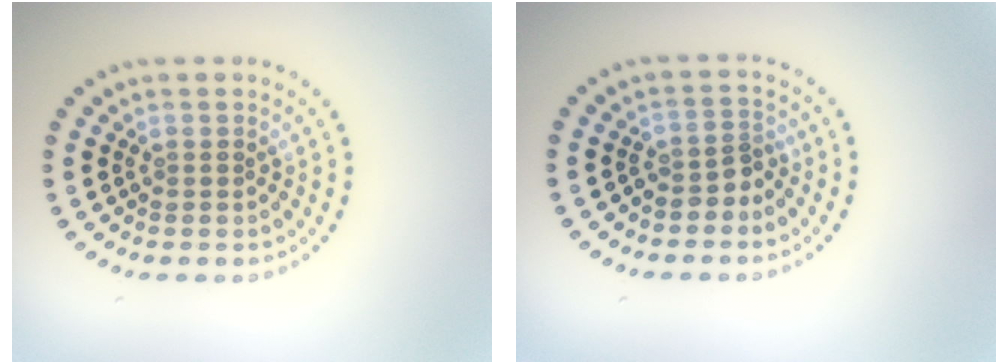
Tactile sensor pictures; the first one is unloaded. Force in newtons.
{"total": 2.0, "press": 1.5, "slide": 1.4}